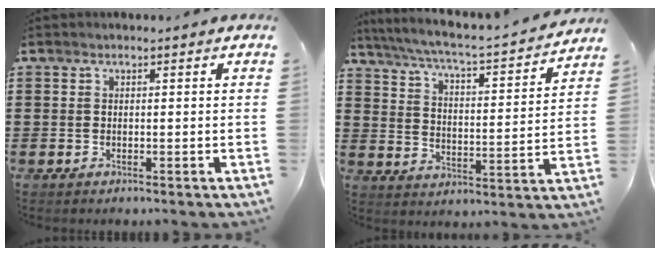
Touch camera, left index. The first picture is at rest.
{"total": 4.0, "force": [3.7, -0.3, 1.7], "torque": [-0.055, -0.040, 0.051]}